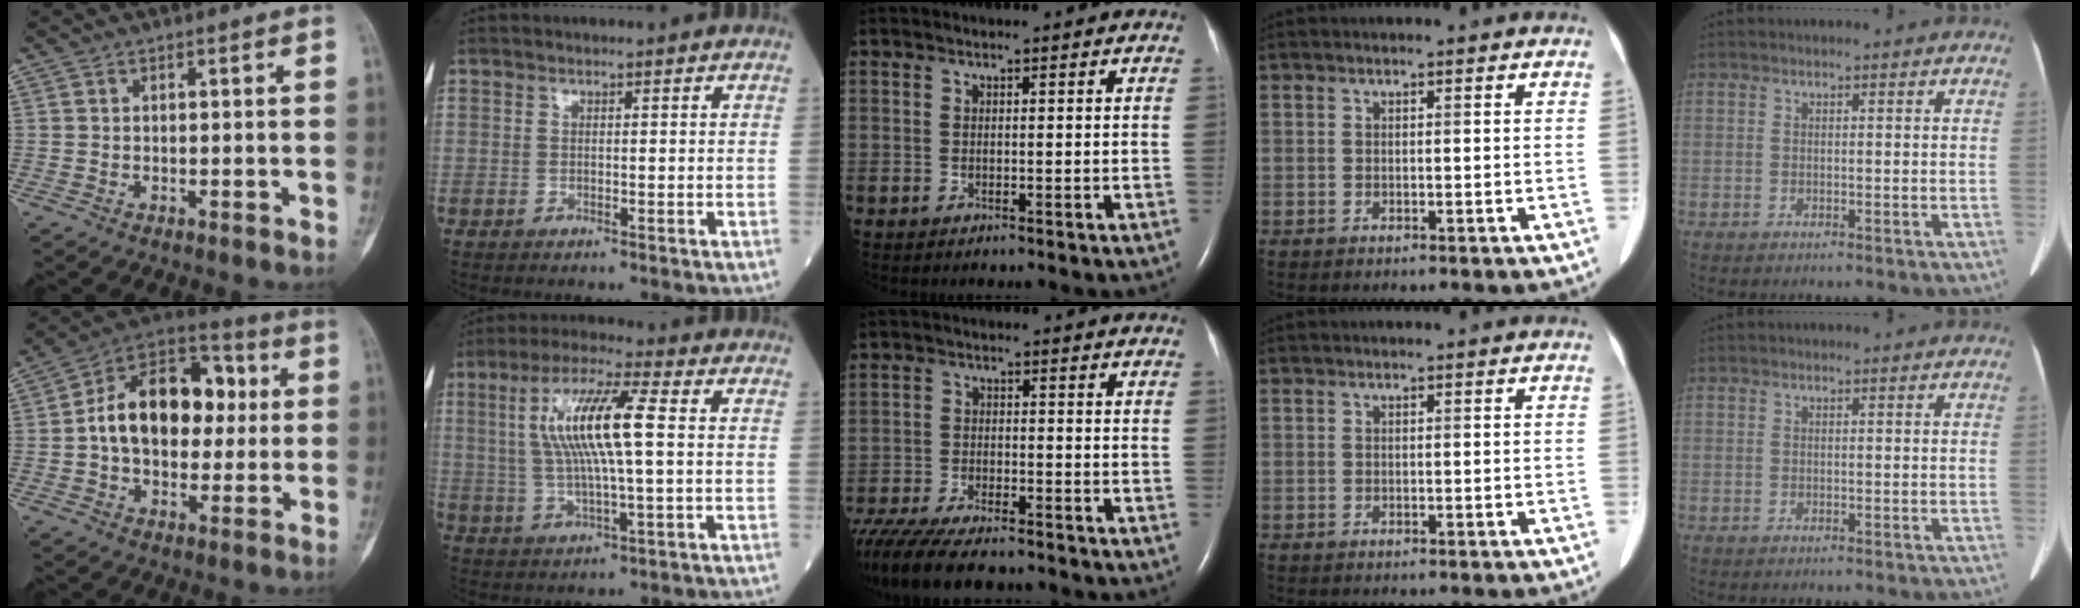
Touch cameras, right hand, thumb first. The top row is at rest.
{"thumb": {"total": 19.3, "force": [1.5, 12.9, 14.3], "torque": [-0.183, 0.033, 0.016]}, "index": {"total": 11.9, "force": [1.8, 1.2, 11.7], "torque": [-0.235, 0.014, 0.034]}, "middle": {"total": 14.9, "force": [-12.8, 2.9, 7.2], "torque": [-0.139, -0.026, -0.203]}}